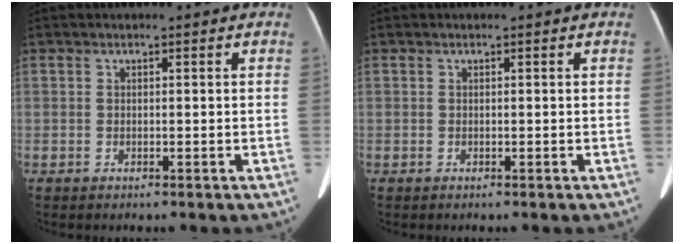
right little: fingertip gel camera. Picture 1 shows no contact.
{"total": 0.0}